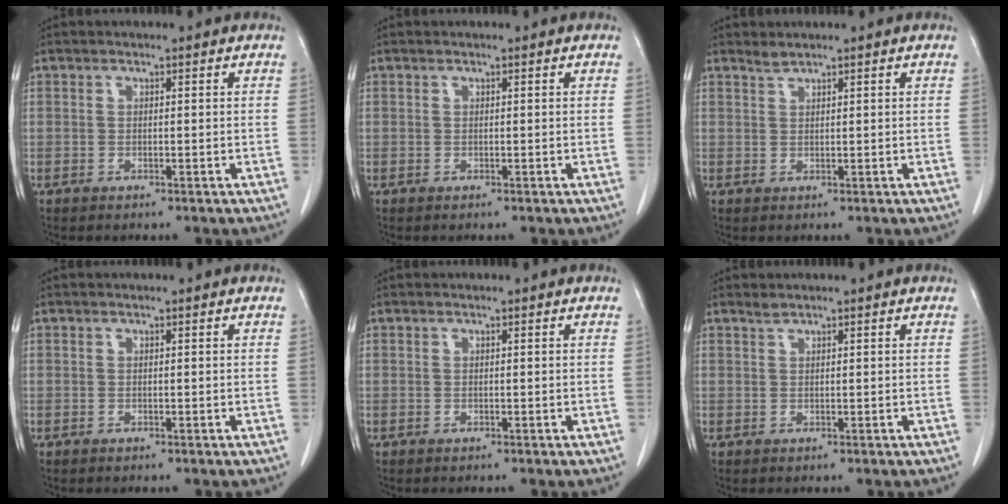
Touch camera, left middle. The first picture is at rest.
{"total": 0.0}
{"total": 1.0, "force": [1.0, -0.2, 0.1], "torque": [-0.007, -0.001, 0.023]}
{"total": 0.0}
{"total": 0.0}
{"total": 0.7, "force": [0.6, -0.1, 0.1], "torque": [-0.008, 0.000, 0.015]}